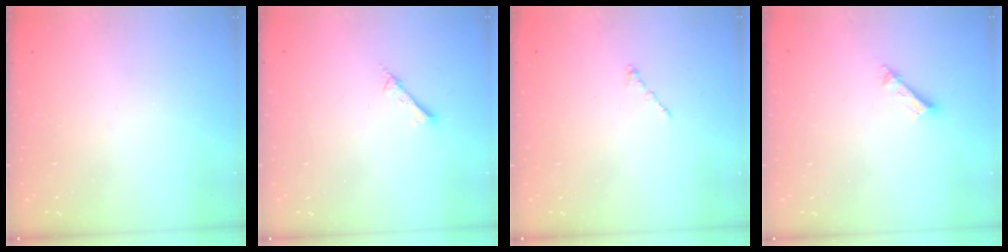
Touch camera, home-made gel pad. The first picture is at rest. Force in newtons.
{"total": 2.4, "press": 2.4, "slide": 0.2}
{"total": 0.0}
{"total": 3.6, "press": 3.6, "slide": 0.2}